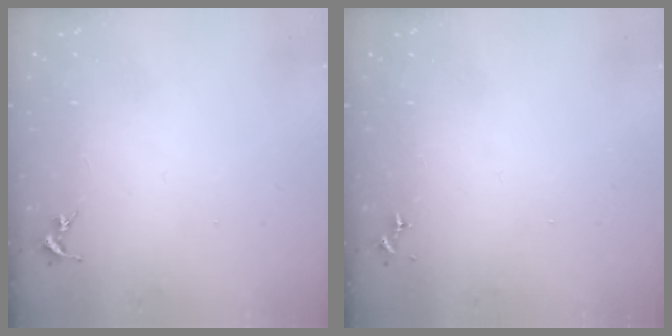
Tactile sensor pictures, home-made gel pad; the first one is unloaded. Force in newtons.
{"total": 0.0}